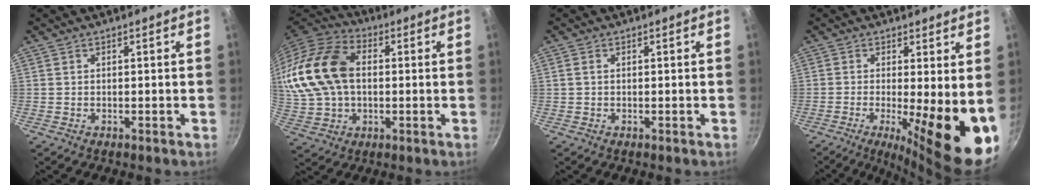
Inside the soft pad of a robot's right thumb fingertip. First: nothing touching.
{"total": 20.2, "force": [2.5, 14.2, 14.2], "torque": [-0.277, 0.028, 0.043]}
{"total": 0.9, "force": [0.1, 0.7, 0.6], "torque": [-0.009, 0.003, 0.001]}
{"total": 13.4, "force": [-2.0, 3.2, 12.9], "torque": [-0.169, -0.019, -0.027]}